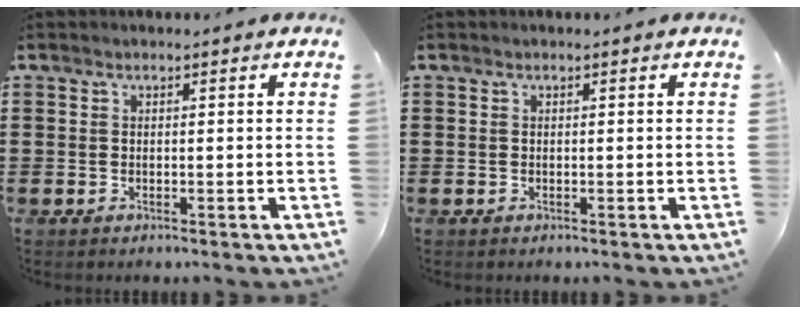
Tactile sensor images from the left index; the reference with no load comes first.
{"total": 0.0}